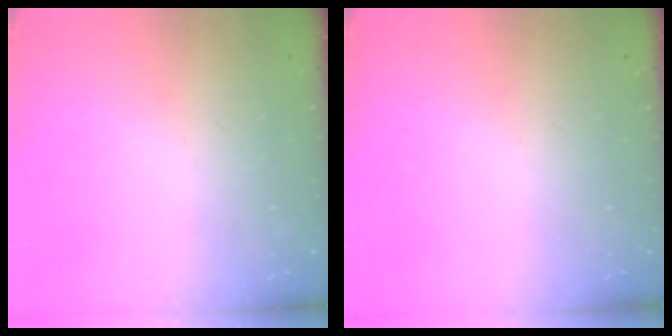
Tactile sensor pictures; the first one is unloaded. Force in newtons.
{"total": 0.0}